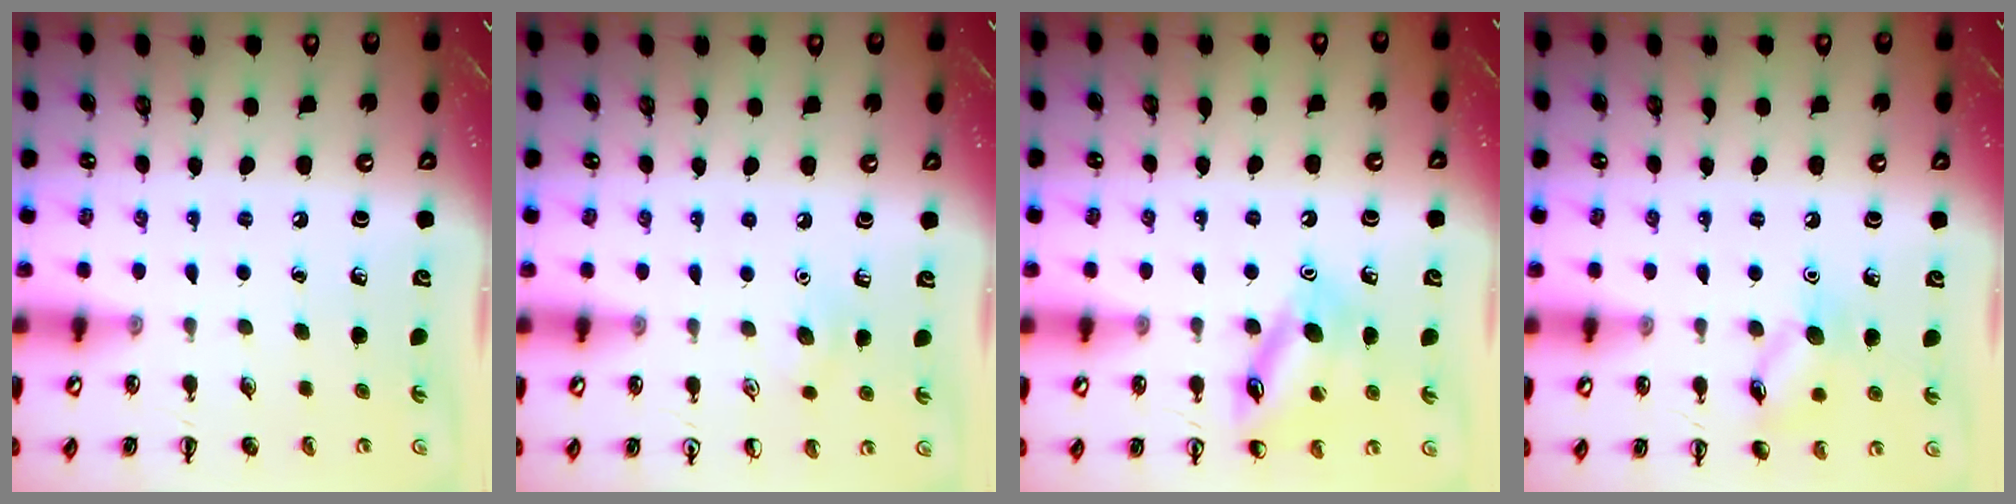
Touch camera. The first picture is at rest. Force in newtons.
{"total": 6.2, "press": 6.0, "slide": 1.7}
{"total": 12.8, "press": 12.8, "slide": 1.1}
{"total": 9.5, "press": 9.4, "slide": 0.9}